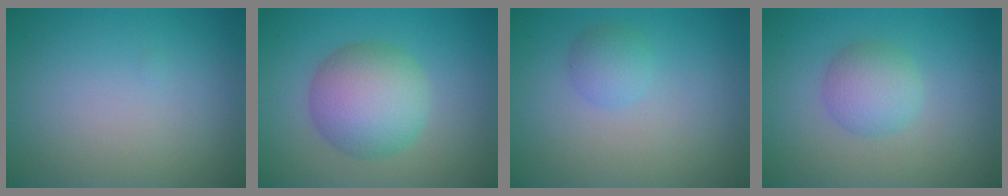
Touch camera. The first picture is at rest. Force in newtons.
{"total": 6.3, "press": 6.3, "slide": 0.1}
{"total": 1.7, "press": 1.7, "slide": 0.0}
{"total": 3.0, "press": 3.0, "slide": 0.1}